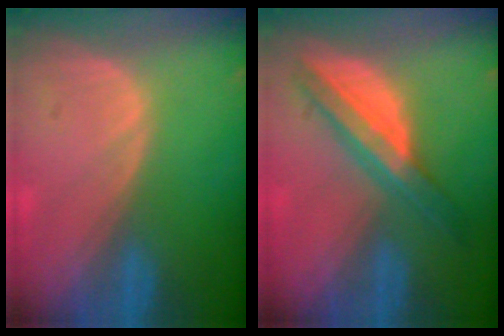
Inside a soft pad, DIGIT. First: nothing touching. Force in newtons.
{"total": 6.9, "press": 6.9, "slide": 0.2}